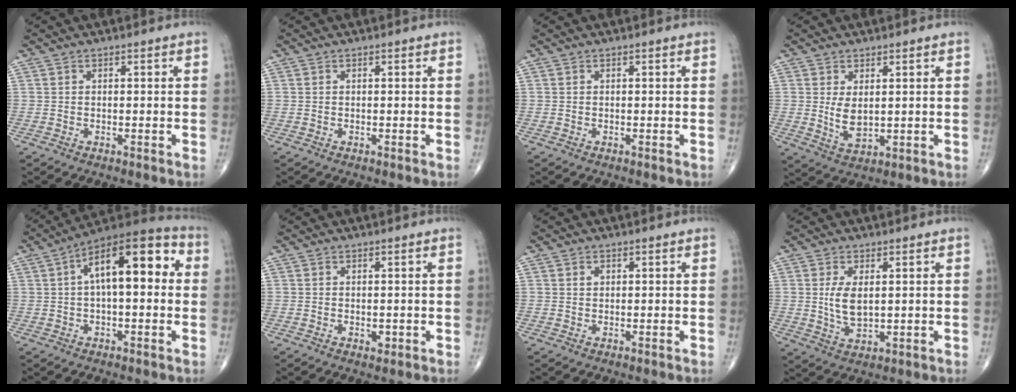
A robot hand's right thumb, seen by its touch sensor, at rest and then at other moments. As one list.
[{"total": 0.0}, {"total": 0.0}, {"total": 4.8, "force": [0.8, 2.5, 4.0], "torque": [-0.065, -0.015, 0.026]}, {"total": 16.5, "force": [3.0, 7.2, 14.5], "torque": [-0.200, 0.042, 0.035]}, {"total": 1.1, "force": [-0.1, 0.8, 0.7], "torque": [-0.007, -0.002, 0.000]}, {"total": 1.1, "force": [0.4, 0.9, 0.6], "torque": [-0.004, -0.001, 0.007]}, {"total": 5.8, "force": [0.9, 2.9, 5.0], "torque": [-0.094, -0.014, 0.023]}]